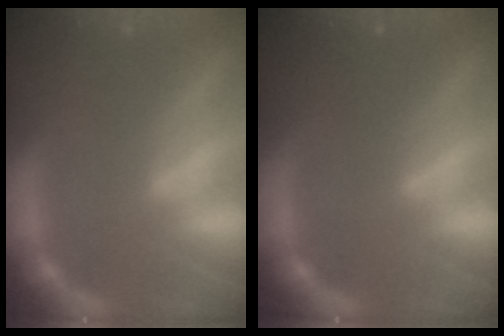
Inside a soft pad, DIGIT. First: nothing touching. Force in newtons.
{"total": 2.0}